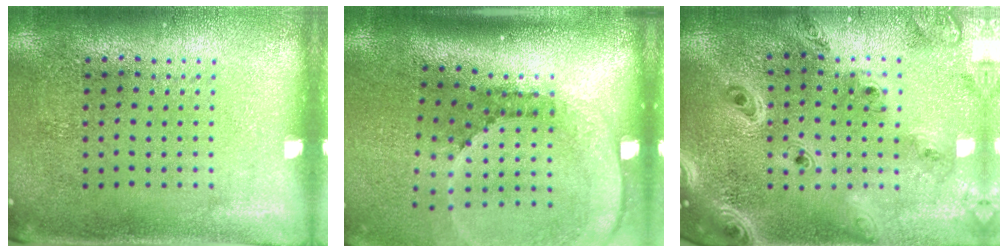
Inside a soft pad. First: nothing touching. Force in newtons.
{"total": 2.7, "press": 1.8, "slide": 2.0}
{"total": 2.5, "press": 2.2, "slide": 1.2}